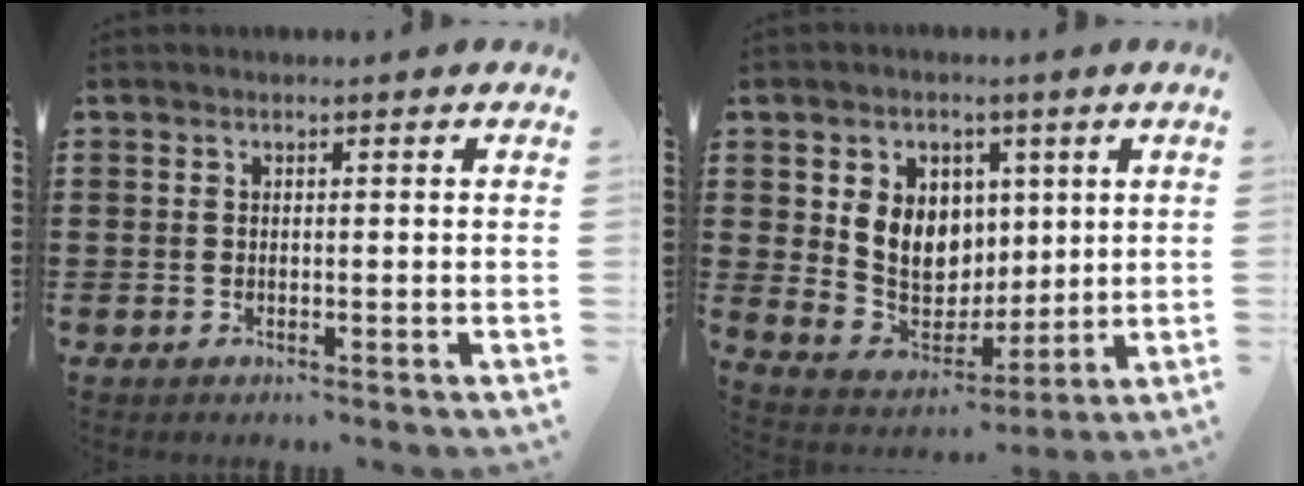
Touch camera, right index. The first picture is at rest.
{"total": 8.5, "force": [2.2, 7.4, 3.5], "torque": [-0.083, 0.004, 0.045]}